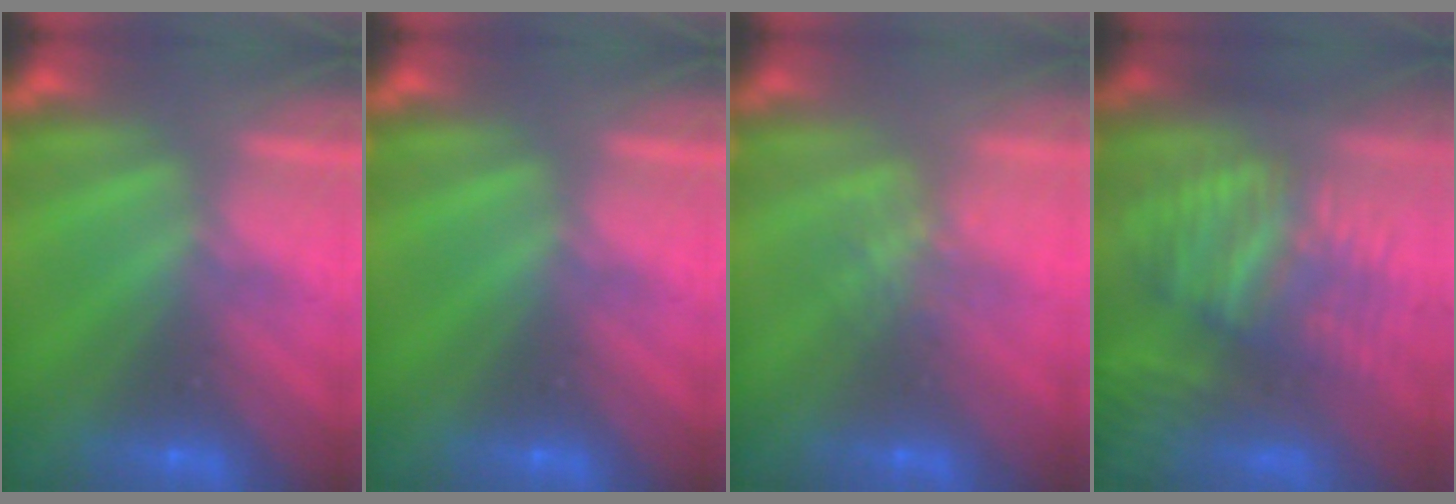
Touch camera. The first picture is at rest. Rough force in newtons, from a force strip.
{"total": 0.0}
{"total": 2.2}
{"total": 6.5}